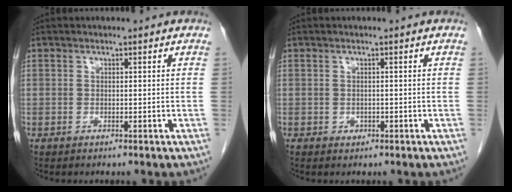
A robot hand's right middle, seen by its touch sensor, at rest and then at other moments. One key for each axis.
{"total": 0.6, "fx": -0.2, "fy": 0.6, "fz": 0.2, "tx": -0.005, "ty": 0.000, "tz": -0.001}